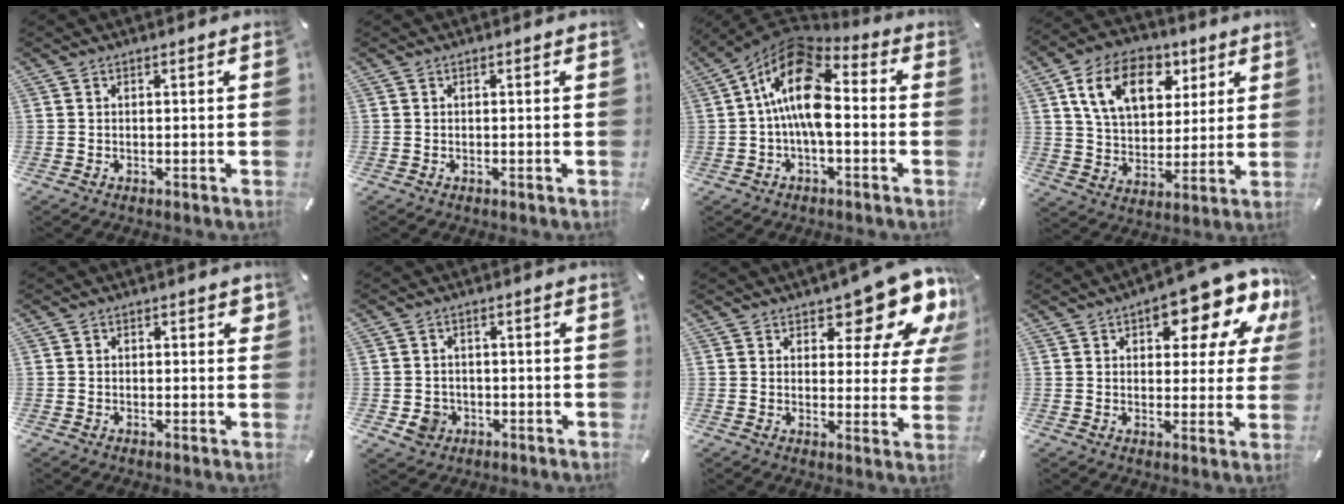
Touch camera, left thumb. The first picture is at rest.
{"total": 0.0}
{"total": 16.3, "force": [-0.2, 8.5, 13.8], "torque": [-0.256, -0.003, -0.003]}
{"total": 14.9, "force": [6.6, 10.3, 8.5], "torque": [-0.145, -0.009, 0.121]}
{"total": 1.3, "force": [0.3, 1.0, 0.8], "torque": [0.000, 0.001, 0.000]}
{"total": 4.9, "force": [-1.5, 4.4, 1.5], "torque": [-0.029, 0.003, -0.027]}
{"total": 12.8, "force": [8.6, 5.4, 7.8], "torque": [-0.086, -0.073, 0.141]}
{"total": 15.5, "force": [9.2, 6.7, 10.5], "torque": [-0.125, -0.068, 0.149]}